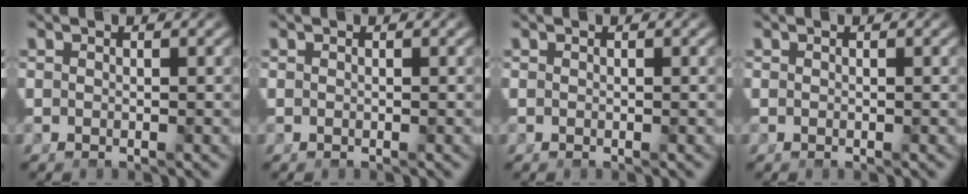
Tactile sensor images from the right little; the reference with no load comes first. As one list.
[{"total": 0.0}, {"total": 0.0}, {"total": 0.0}]